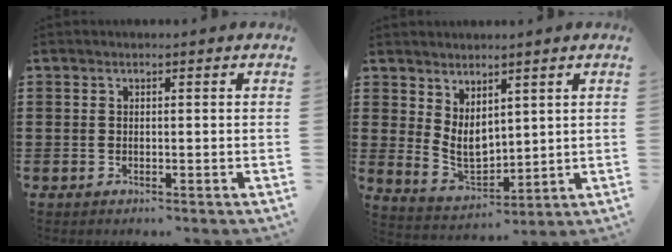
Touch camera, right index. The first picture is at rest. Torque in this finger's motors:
{"motor_torque": [2.14, 0.00, 0.24, 0.12]}